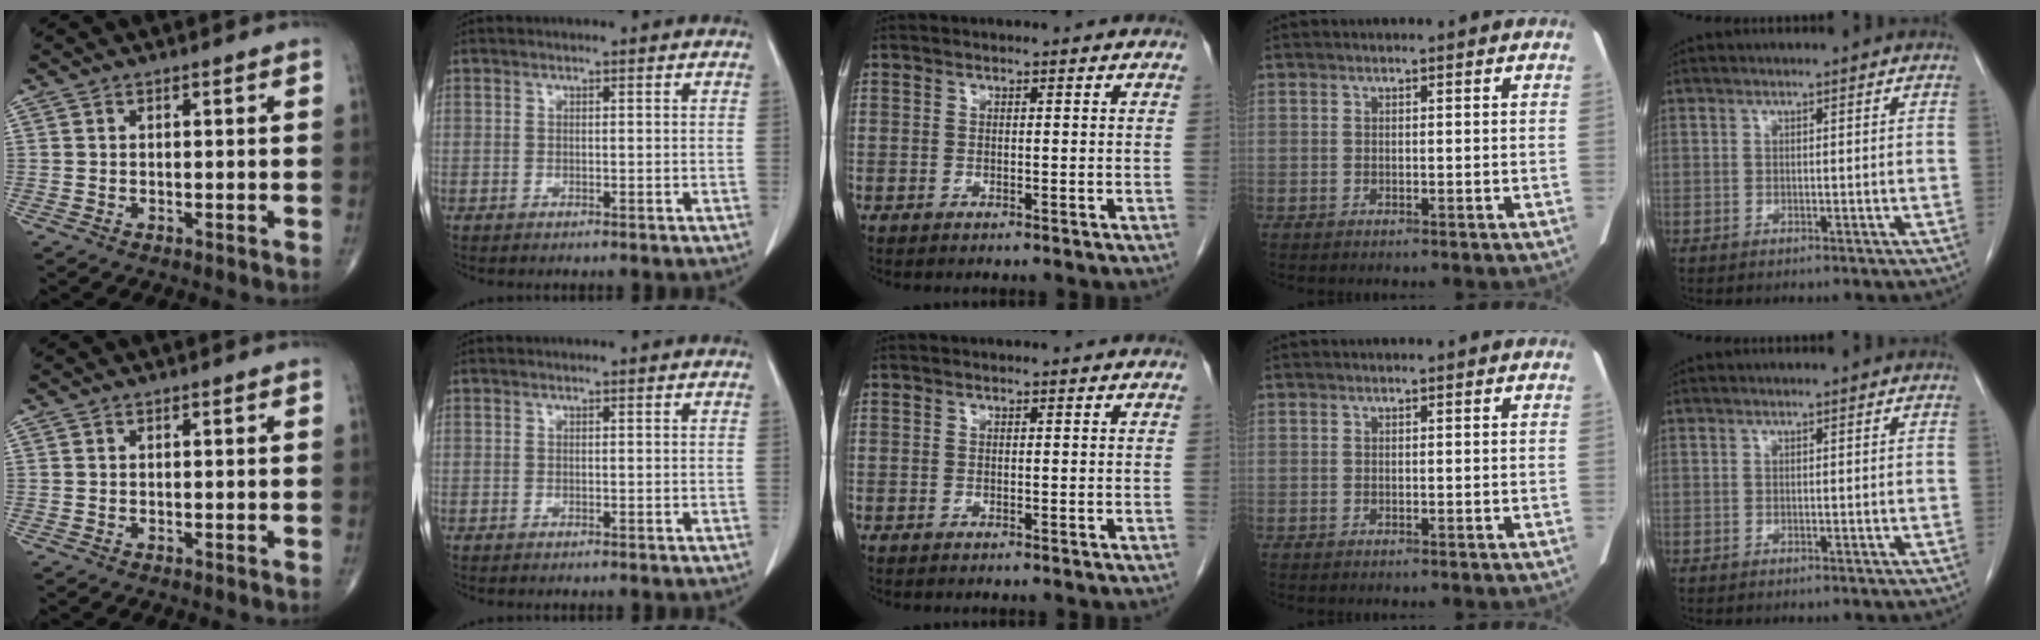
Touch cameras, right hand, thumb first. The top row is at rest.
{}